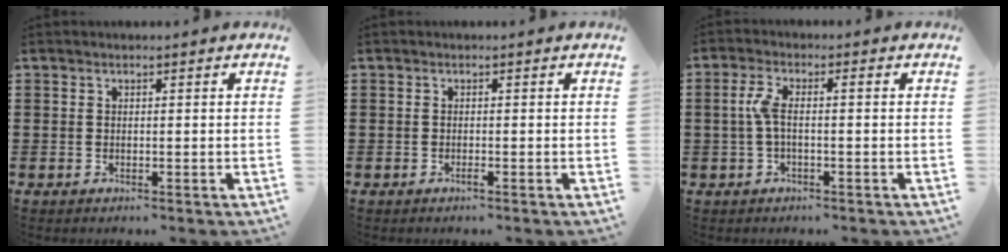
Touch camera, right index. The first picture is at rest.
{"total": 0.5, "force": [-0.4, 0.0, 0.4], "torque": [-0.007, 0.000, -0.007]}
{"total": 3.8, "force": [-0.5, 0.8, 3.7], "torque": [-0.089, -0.005, -0.019]}